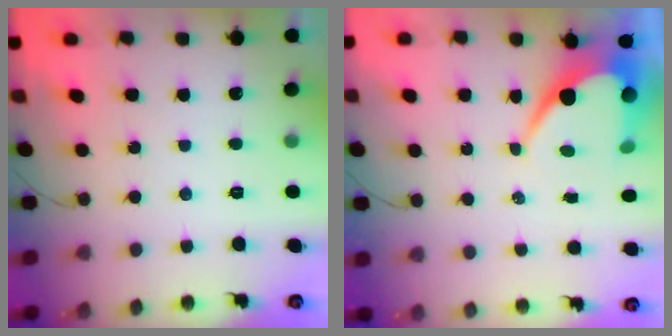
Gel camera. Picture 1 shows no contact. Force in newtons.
{"total": 10.2, "press": 10.2, "slide": 0.8}